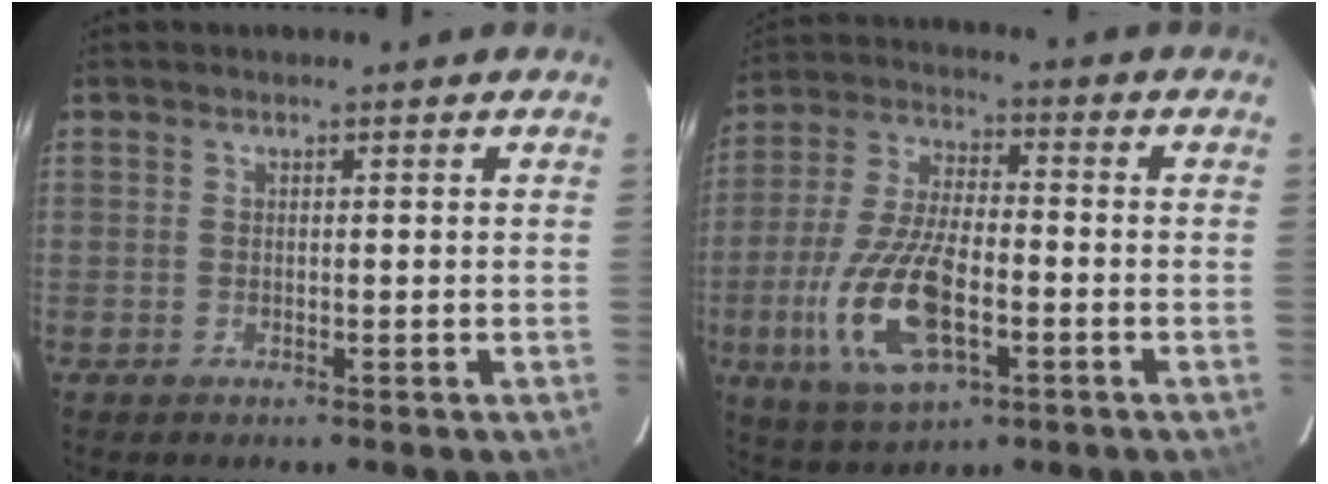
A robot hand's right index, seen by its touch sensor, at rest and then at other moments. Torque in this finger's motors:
{"motor_torque": [2.14, 0.00, 0.98, 0.17]}